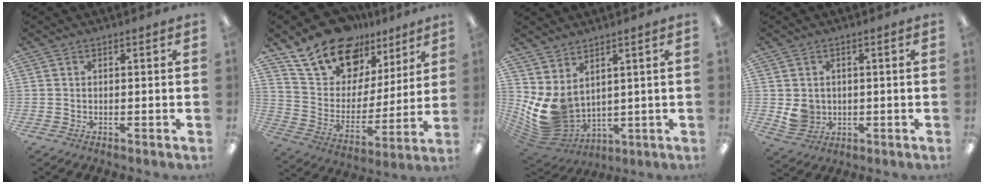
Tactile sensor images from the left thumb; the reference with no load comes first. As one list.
[{"total": 18.8, "force": [14.2, 10.7, 6.4], "torque": [-0.128, -0.094, 0.259]}, {"total": 9.6, "force": [2.4, 7.5, 5.5], "torque": [-0.139, -0.031, 0.056]}, {"total": 4.8, "force": [0.5, 4.5, 1.5], "torque": [-0.019, 0.003, 0.013]}]